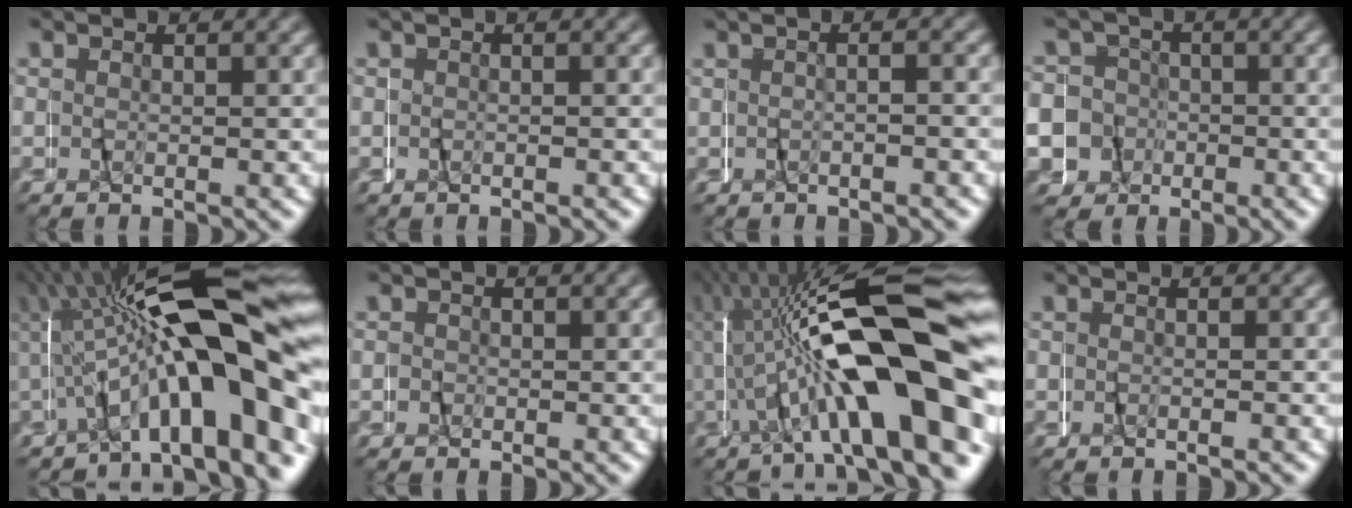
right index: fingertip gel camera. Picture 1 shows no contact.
{"total": 0.5, "force": [-0.3, -0.4, -0.2], "torque": [-0.004, 0.006, -0.008]}
{"total": 1.2, "force": [-1.0, -0.7, 0.2], "torque": [-0.007, 0.014, -0.021]}
{"total": 11.4, "force": [-1.8, 11.0, 2.4], "torque": [-0.084, -0.034, -0.036]}
{"total": 15.3, "force": [1.4, 5.9, 14.0], "torque": [-0.221, 0.020, 0.018]}
{"total": 1.2, "force": [-0.1, 1.2, -0.1], "torque": [0.000, 0.005, -0.007]}
{"total": 15.5, "force": [-0.5, 5.3, 14.6], "torque": [-0.242, 0.016, -0.006]}
{"total": 0.6, "force": [-0.6, -0.1, 0.1], "torque": [-0.016, 0.002, -0.013]}